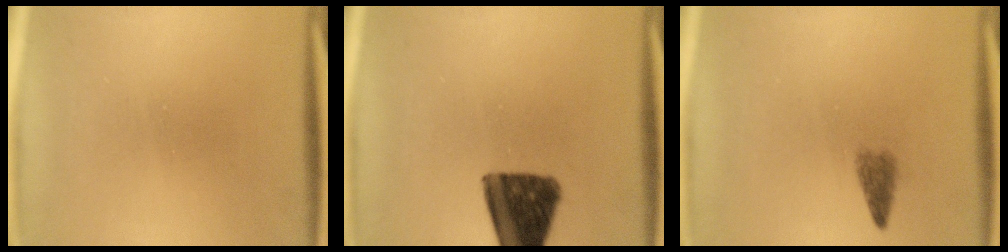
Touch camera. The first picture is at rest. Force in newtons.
{"total": 14.4}
{"total": 2.2}